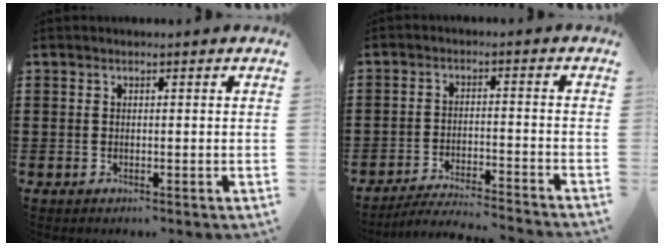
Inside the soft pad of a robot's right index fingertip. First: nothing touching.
{"total": 4.4, "force": [-4.2, -0.2, 1.3], "torque": [-0.030, -0.009, -0.085]}